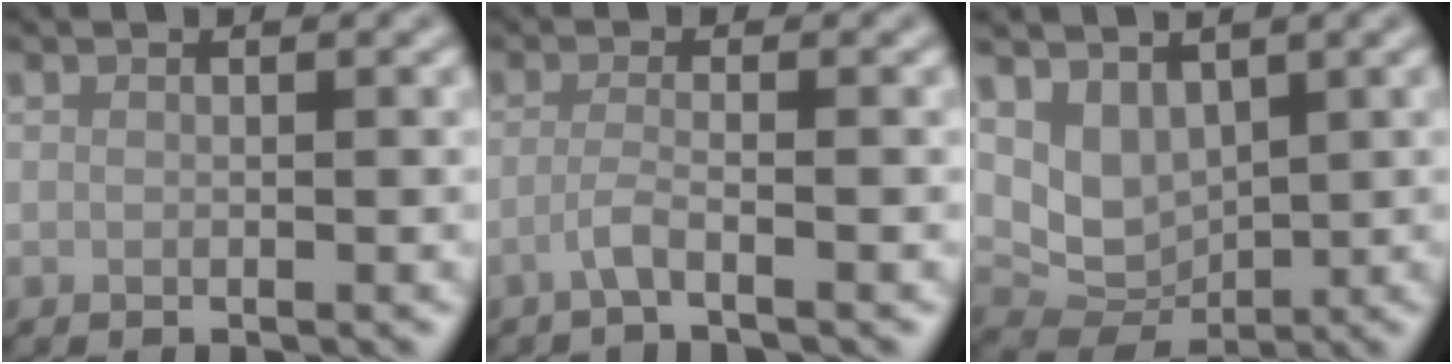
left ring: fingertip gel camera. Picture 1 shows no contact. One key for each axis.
{"total": 2.2, "fx": -1.2, "fy": 0.4, "fz": 1.8, "tx": -0.031, "ty": -0.003, "tz": -0.035}
{"total": 4.2, "fx": 1.7, "fy": 2.9, "fz": 2.6, "tx": -0.055, "ty": -0.015, "tz": 0.035}